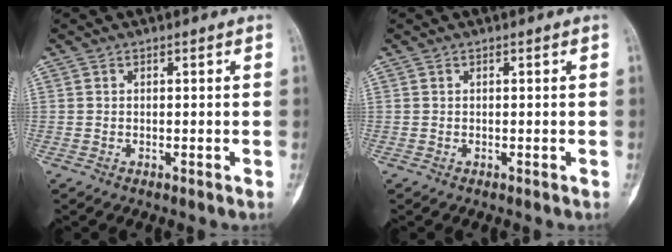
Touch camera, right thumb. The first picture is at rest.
{"total": 0.0}